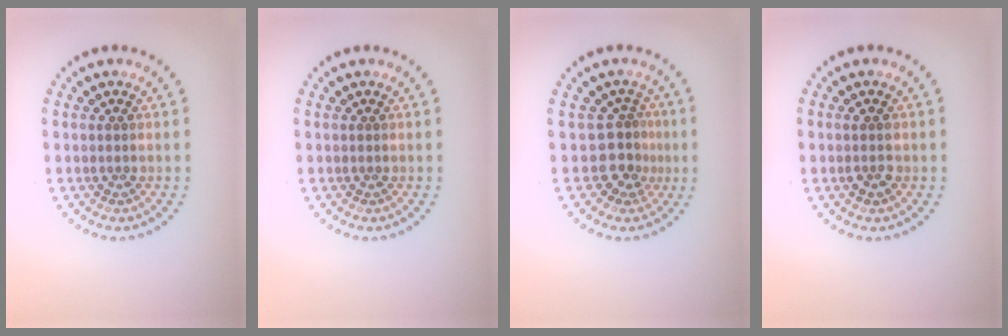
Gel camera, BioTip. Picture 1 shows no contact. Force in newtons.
{"total": 0.0}
{"total": 2.7, "press": 1.9, "slide": 1.9}
{"total": 1.4, "press": 1.3, "slide": 0.3}